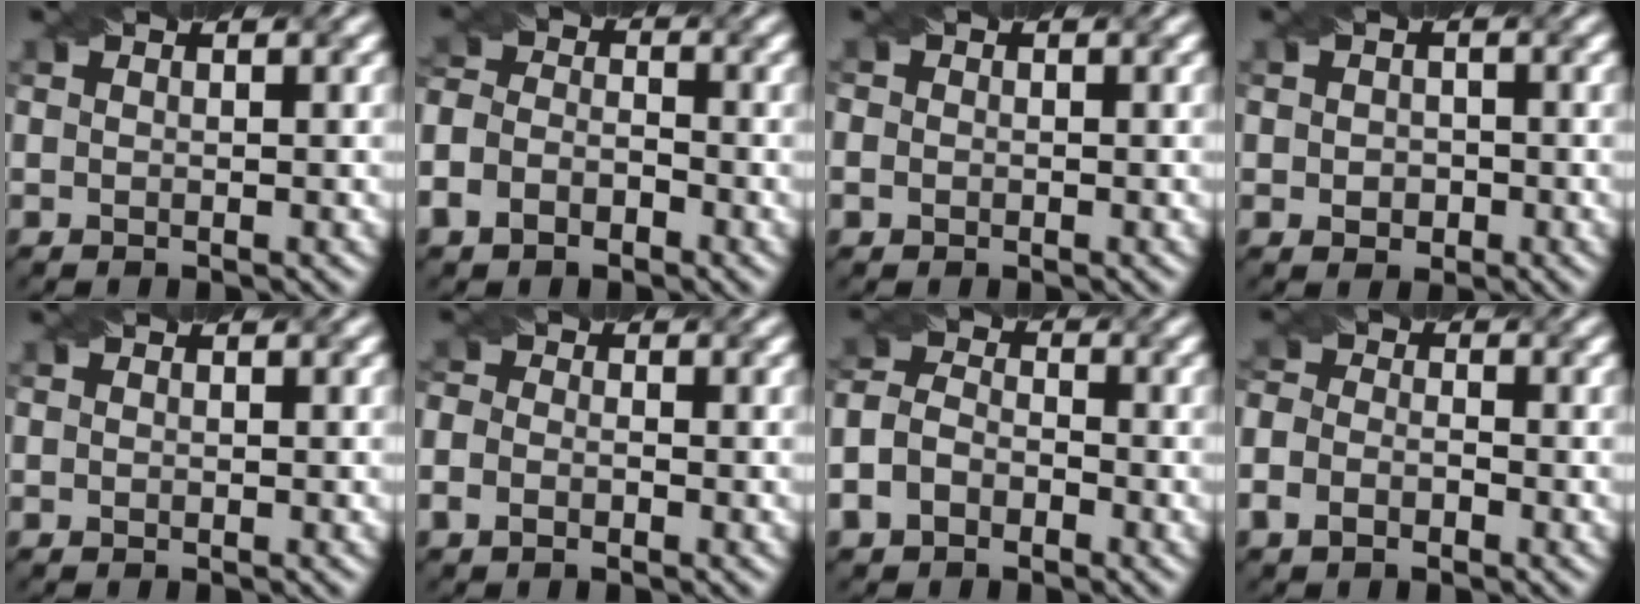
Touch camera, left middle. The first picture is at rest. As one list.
[{"total": 4.3, "force": [-2.2, 3.0, 2.2], "torque": [-0.048, 0.003, -0.053]}, {"total": 1.2, "force": [-0.2, 1.2, 0.3], "torque": [-0.002, 0.000, -0.007]}, {"total": 1.6, "force": [-0.2, 1.3, 0.9], "torque": [-0.010, -0.001, -0.006]}, {"total": 0.0}, {"total": 2.3, "force": [-1.0, 1.6, 1.3], "torque": [-0.019, -0.001, -0.024]}, {"total": 4.1, "force": [-1.9, 2.9, 2.2], "torque": [-0.048, 0.004, -0.045]}, {"total": 3.3, "force": [-1.6, 2.2, 1.9], "torque": [-0.033, -0.002, -0.040]}]